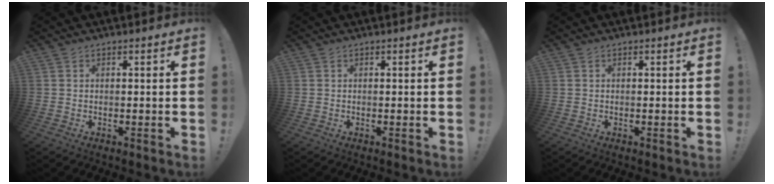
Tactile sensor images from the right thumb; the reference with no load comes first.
{"total": 0.0}
{"total": 0.0}